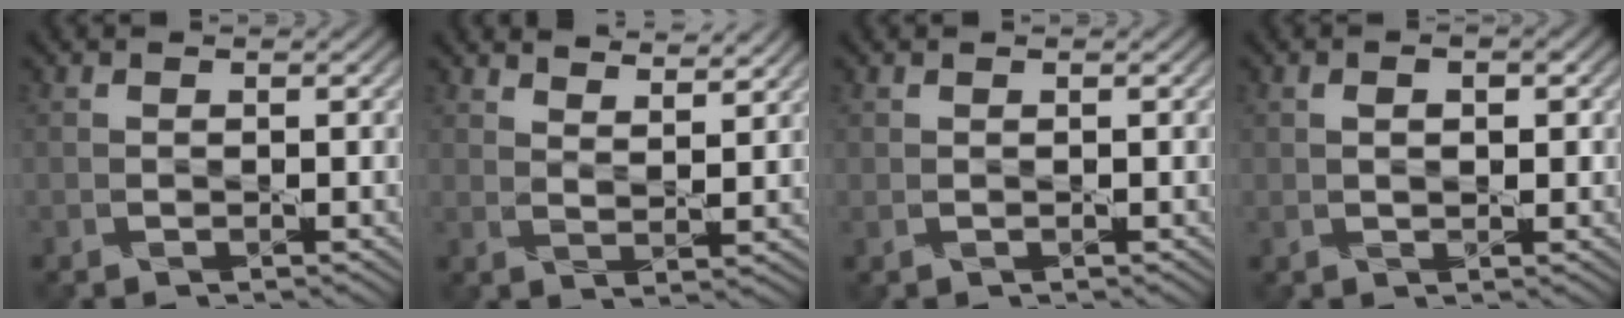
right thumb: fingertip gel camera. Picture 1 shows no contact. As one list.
[{"total": 5.2, "force": [4.5, 1.0, 2.4], "torque": [-0.038, -0.012, 0.083]}, {"total": 0.0}, {"total": 2.3, "force": [0.6, 1.2, 1.9], "torque": [-0.023, -0.010, 0.014]}]